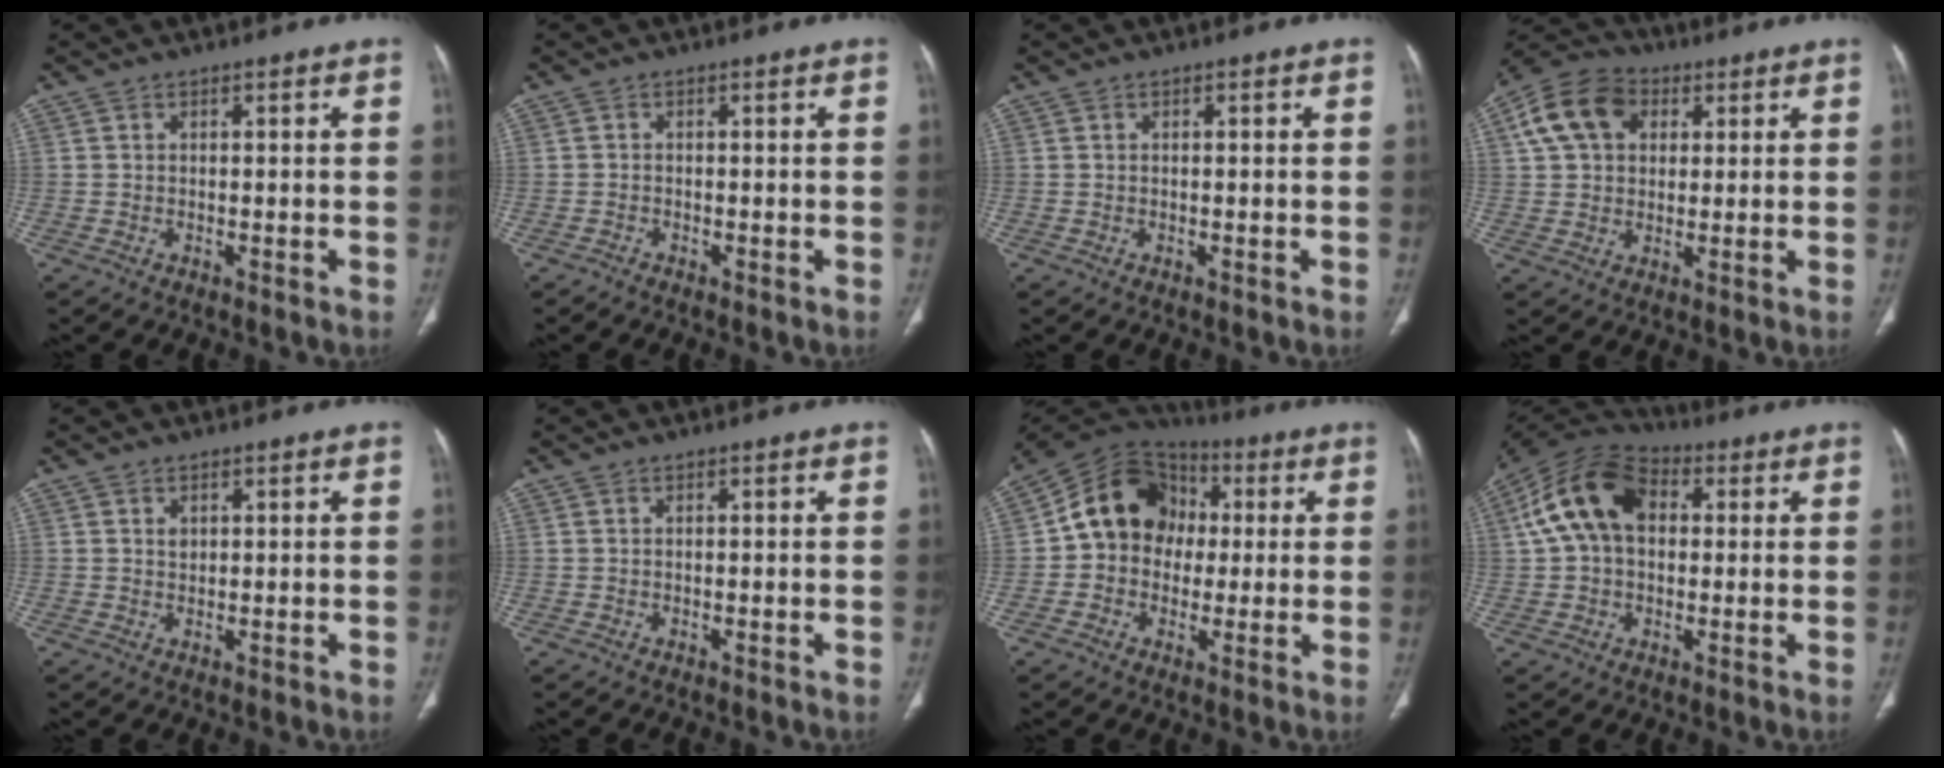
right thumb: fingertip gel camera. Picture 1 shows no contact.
{"total": 0.6, "force": [-0.6, 0.3, 0.1], "torque": [-0.004, -0.001, -0.016]}
{"total": 0.0}
{"total": 12.2, "force": [3.9, 9.0, 7.2], "torque": [-0.123, 0.014, 0.060]}
{"total": 1.1, "force": [0.5, 0.8, 0.6], "torque": [-0.004, -0.002, 0.010]}
{"total": 0.0}
{"total": 14.6, "force": [1.2, 12.2, 7.8], "torque": [-0.099, 0.031, 0.009]}
{"total": 15.2, "force": [2.7, 10.4, 10.8], "torque": [-0.189, 0.032, 0.038]}